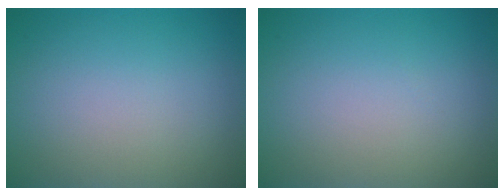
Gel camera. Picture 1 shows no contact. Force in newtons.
{"total": 0.0}